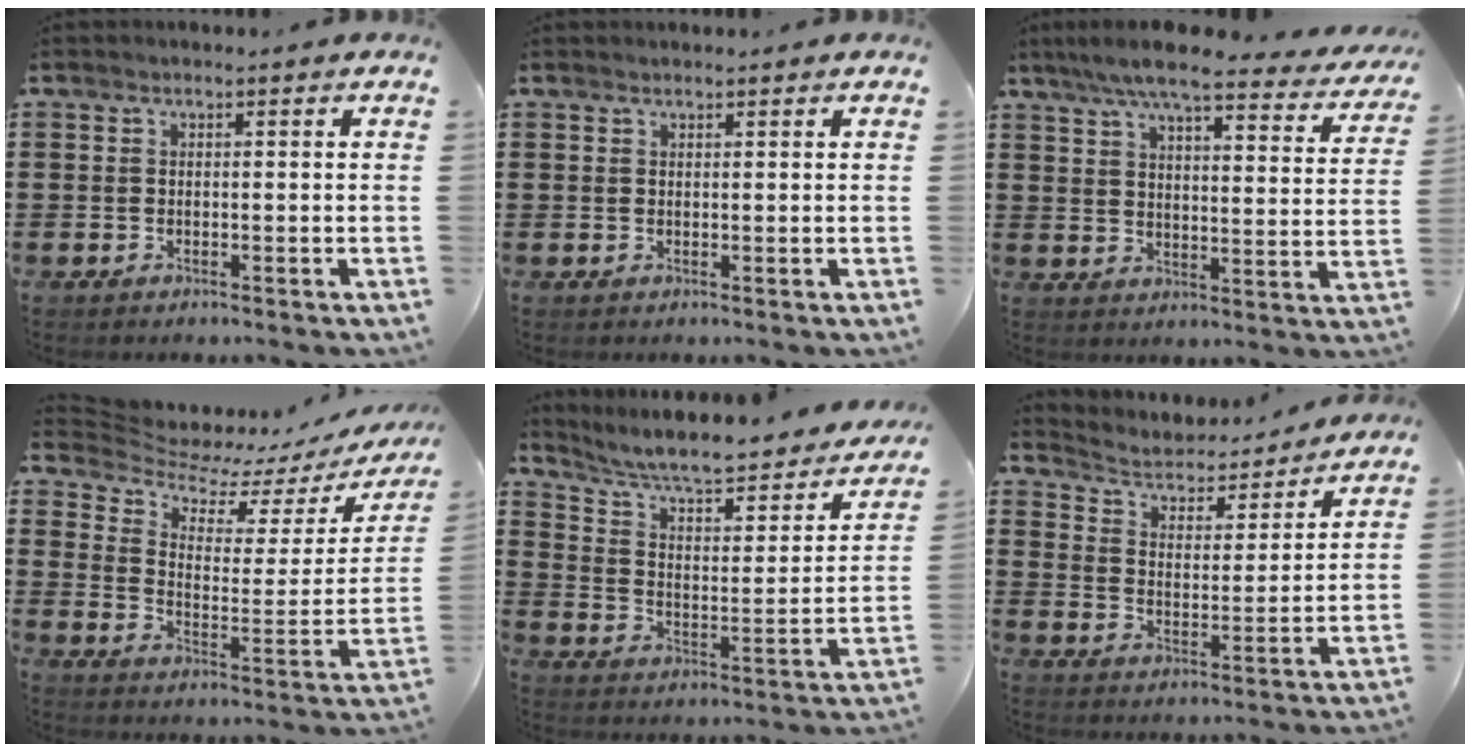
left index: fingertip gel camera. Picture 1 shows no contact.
{"total": 0.7, "force": [0.7, 0.1, 0.1], "torque": [-0.004, 0.000, 0.015]}
{"total": 7.9, "force": [6.7, 0.3, 4.1], "torque": [-0.094, -0.034, 0.114]}
{"total": 5.8, "force": [5.3, 1.9, 1.2], "torque": [-0.051, -0.046, 0.089]}
{"total": 6.5, "force": [5.7, 0.9, 3.0], "torque": [-0.076, -0.047, 0.091]}
{"total": 3.3, "force": [3.1, 0.9, 0.7], "torque": [-0.035, -0.029, 0.044]}